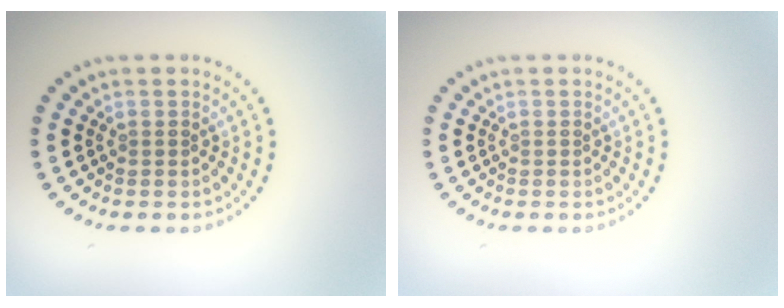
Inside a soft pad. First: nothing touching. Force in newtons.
{"total": 0.0}